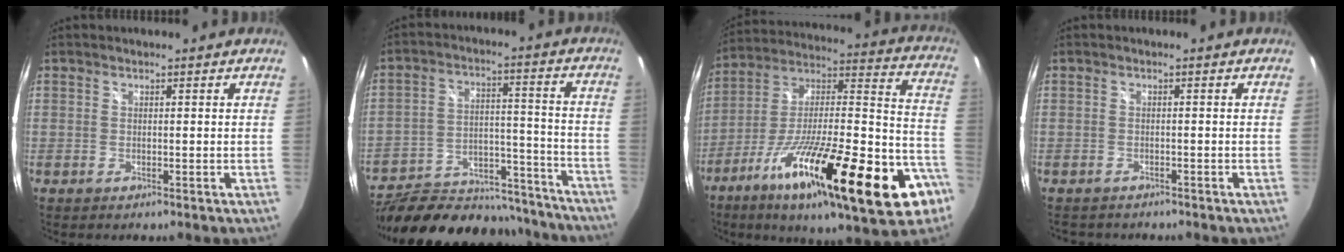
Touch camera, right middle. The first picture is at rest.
{"total": 28.2, "force": [-22.9, 11.4, 11.9], "torque": [-0.232, 0.022, -0.297]}
{"total": 34.2, "force": [-17.3, 8.1, 28.3], "torque": [-0.433, -0.028, -0.279]}
{"total": 5.3, "force": [-4.9, 1.6, 1.4], "torque": [-0.038, -0.007, -0.076]}